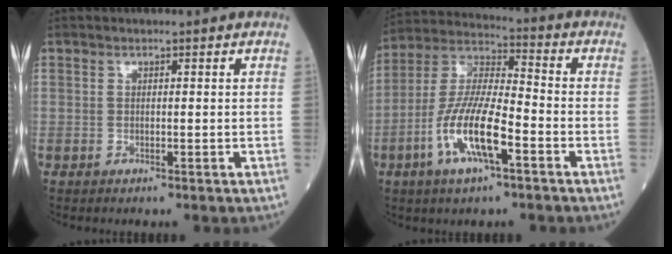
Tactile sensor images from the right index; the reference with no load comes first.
{"total": 12.9, "force": [-4.9, 2.8, 11.7], "torque": [-0.243, -0.002, -0.091]}